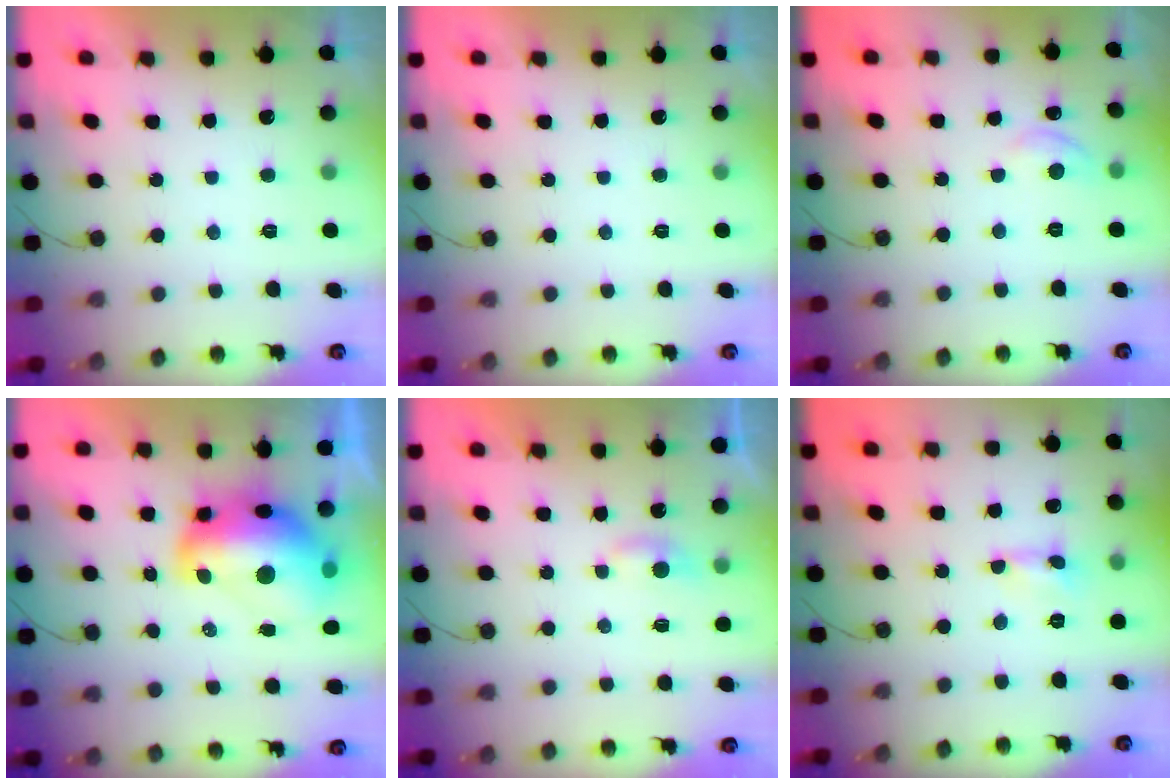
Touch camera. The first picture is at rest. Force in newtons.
{"total": 0.0}
{"total": 4.9, "press": 4.9, "slide": 0.6}
{"total": 16.3, "press": 16.2, "slide": 1.9}
{"total": 3.2, "press": 3.2, "slide": 0.4}
{"total": 0.0}